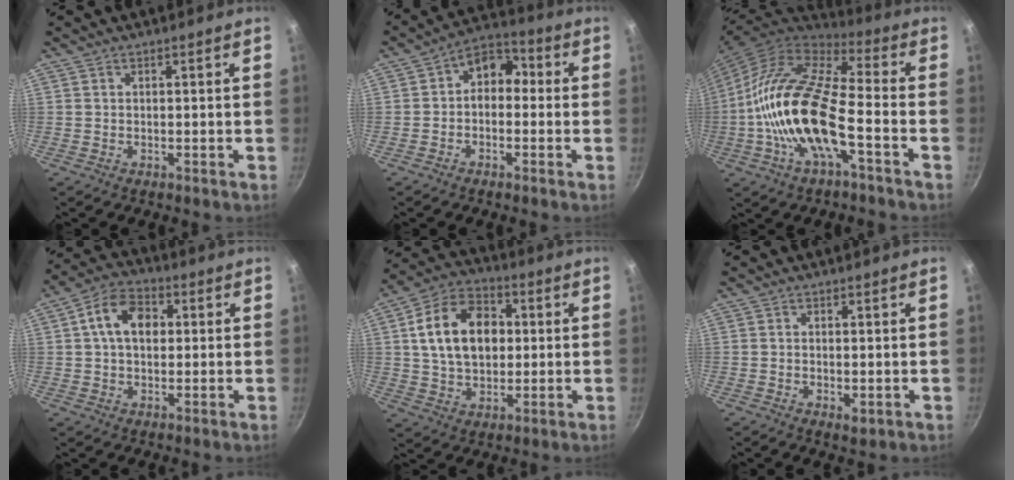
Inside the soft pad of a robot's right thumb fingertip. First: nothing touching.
{"total": 7.3, "force": [-0.1, 5.5, 4.9], "torque": [-0.043, 0.029, -0.022]}
{"total": 20.3, "force": [-5.2, 7.7, 18.1], "torque": [-0.346, 0.036, -0.116]}
{"total": 10.1, "force": [1.9, 7.0, 7.0], "torque": [-0.097, 0.017, 0.018]}
{"total": 16.4, "force": [2.5, 11.5, 11.4], "torque": [-0.165, 0.014, 0.034]}
{"total": 1.9, "force": [-0.2, 1.1, 1.6], "torque": [-0.025, -0.007, -0.002]}